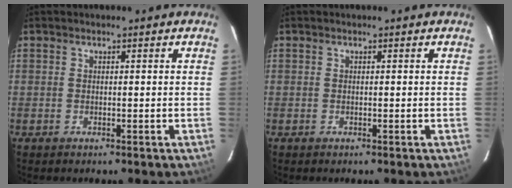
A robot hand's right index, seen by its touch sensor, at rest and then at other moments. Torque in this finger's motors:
{"motor_torque": [0.00, 0.00, 0.00, 0.00]}